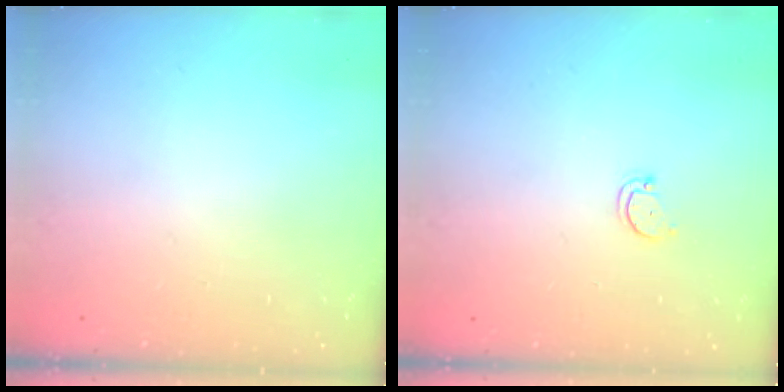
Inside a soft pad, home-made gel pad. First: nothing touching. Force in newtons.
{"total": 2.3, "press": 2.3, "slide": 0.4}